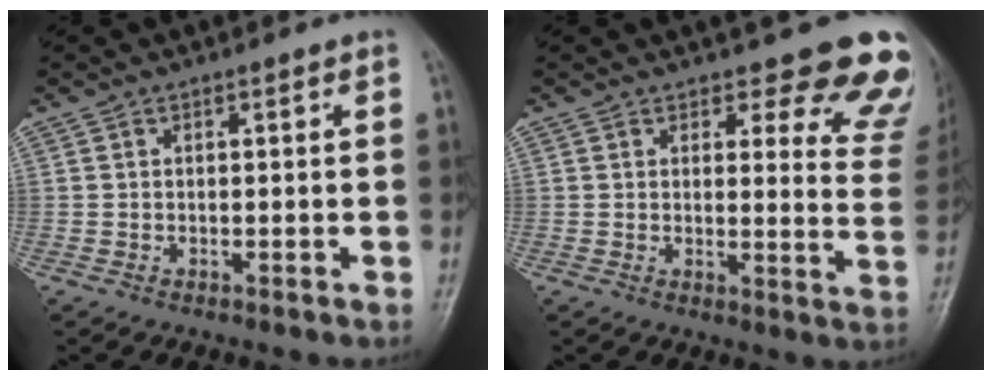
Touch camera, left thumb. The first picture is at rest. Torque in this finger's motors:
{"motor_torque": [0.39, 0.37, -0.14, -0.53, 0.06]}